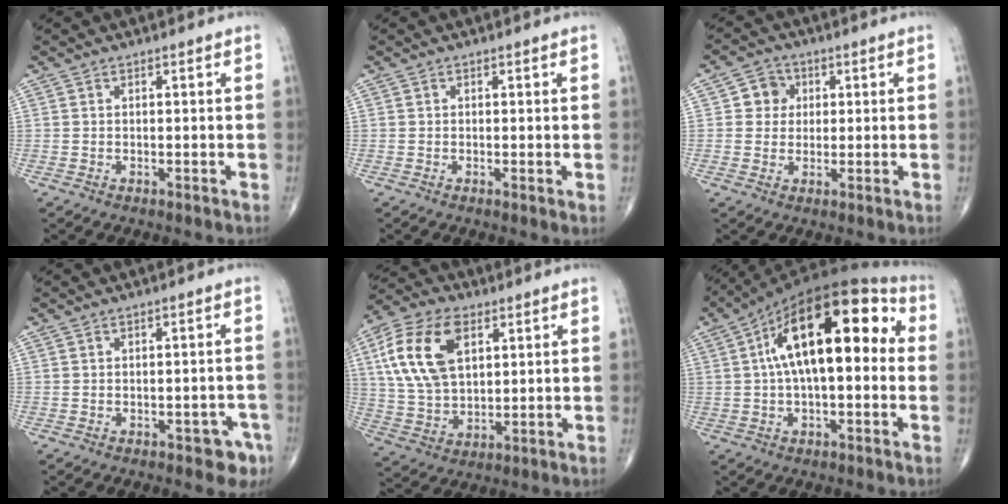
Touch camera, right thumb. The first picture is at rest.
{"total": 0.6, "force": [0.0, 0.1, 0.6], "torque": [-0.011, -0.003, -0.004]}
{"total": 4.7, "force": [0.9, 4.4, 1.3], "torque": [0.011, 0.005, 0.008]}
{"total": 4.1, "force": [-2.1, 2.2, 2.6], "torque": [-0.011, 0.013, -0.023]}
{"total": 16.6, "force": [5.6, 9.9, 12.2], "torque": [-0.227, -0.005, 0.107]}
{"total": 21.2, "force": [3.2, 9.6, 18.6], "torque": [-0.282, 0.043, 0.037]}